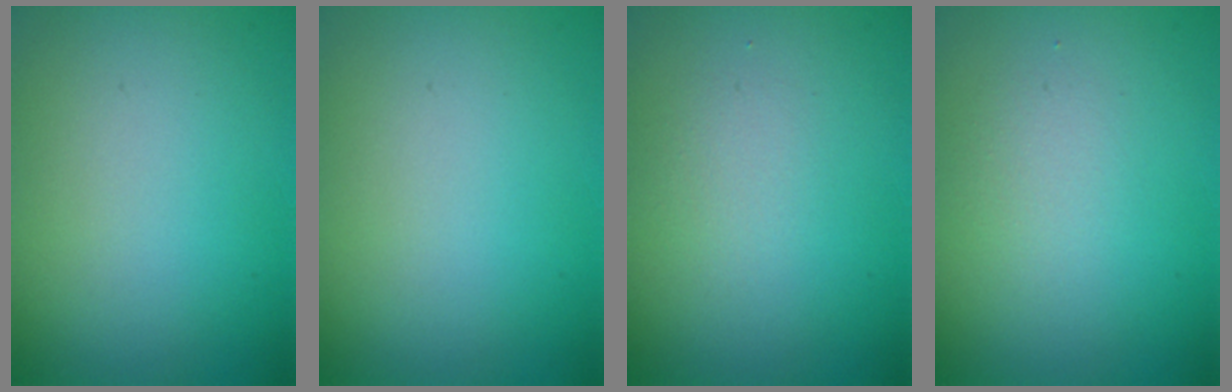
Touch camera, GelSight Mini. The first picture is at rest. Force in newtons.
{"total": 0.0}
{"total": 1.2, "press": 1.2, "slide": 0.1}
{"total": 1.4, "press": 1.4, "slide": 0.1}